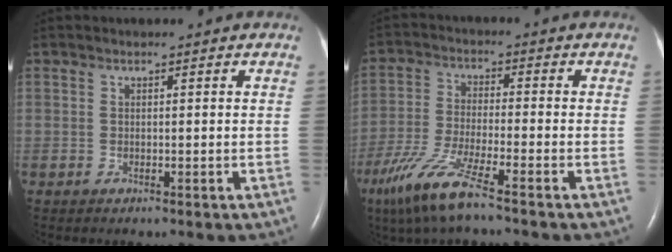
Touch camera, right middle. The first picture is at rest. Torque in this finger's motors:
{"motor_torque": [1.10, -1.04, 0.23, 0.14]}